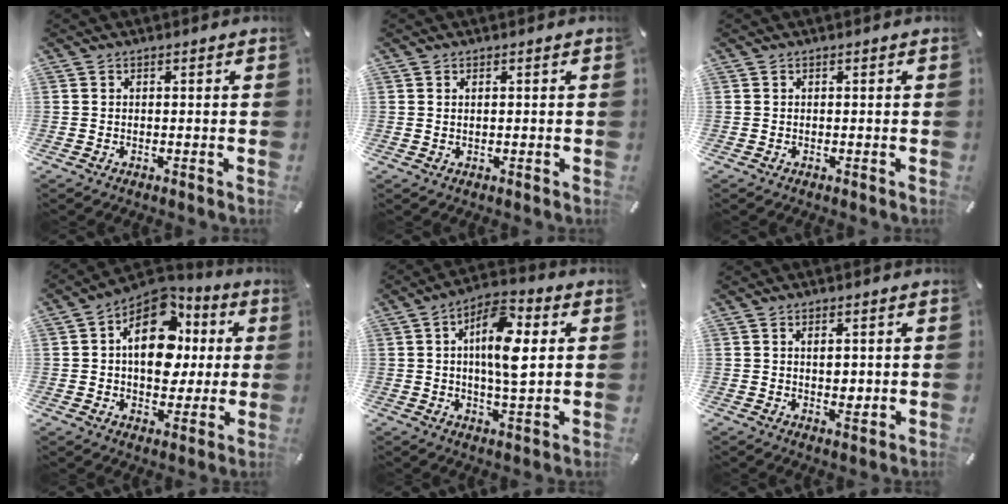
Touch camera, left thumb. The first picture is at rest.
{"total": 0.9, "force": [0.3, 0.4, 0.8], "torque": [-0.016, 0.002, 0.004]}
{"total": 0.0}
{"total": 17.0, "force": [3.3, 12.2, 11.4], "torque": [-0.164, -0.022, 0.058]}
{"total": 12.5, "force": [2.6, 5.3, 11.0], "torque": [-0.195, -0.008, 0.036]}
{"total": 3.4, "force": [0.6, 1.6, 2.9], "torque": [-0.043, -0.003, 0.005]}